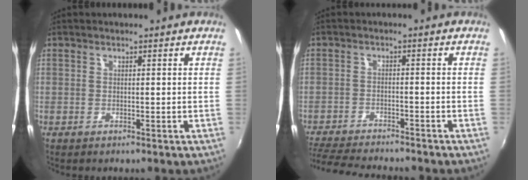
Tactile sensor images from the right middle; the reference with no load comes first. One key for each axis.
{"total": 12.2, "fx": -11.0, "fy": 2.0, "fz": 4.8, "tx": -0.120, "ty": -0.019, "tz": -0.178}